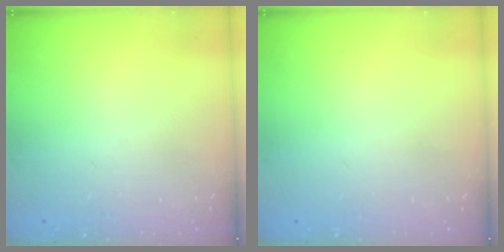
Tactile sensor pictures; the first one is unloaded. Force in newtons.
{"total": 0.0}